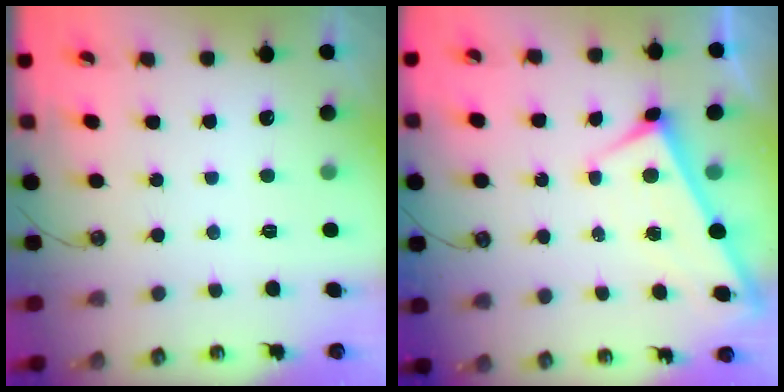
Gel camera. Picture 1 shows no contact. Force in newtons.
{"total": 1.7, "press": 1.7, "slide": 0.2}